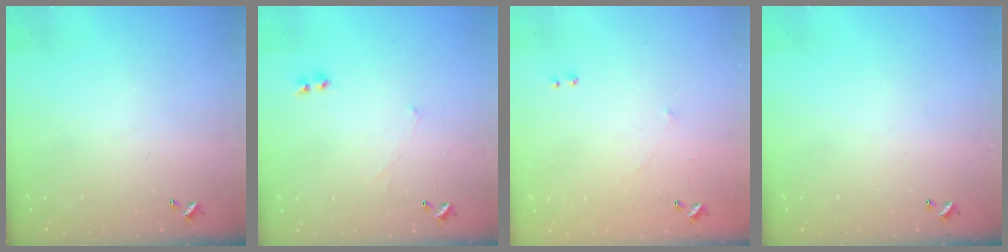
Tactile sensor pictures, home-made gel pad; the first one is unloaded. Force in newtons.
{"total": 2.4, "press": 2.3, "slide": 0.5}
{"total": 6.1, "press": 6.0, "slide": 0.8}
{"total": 0.0}